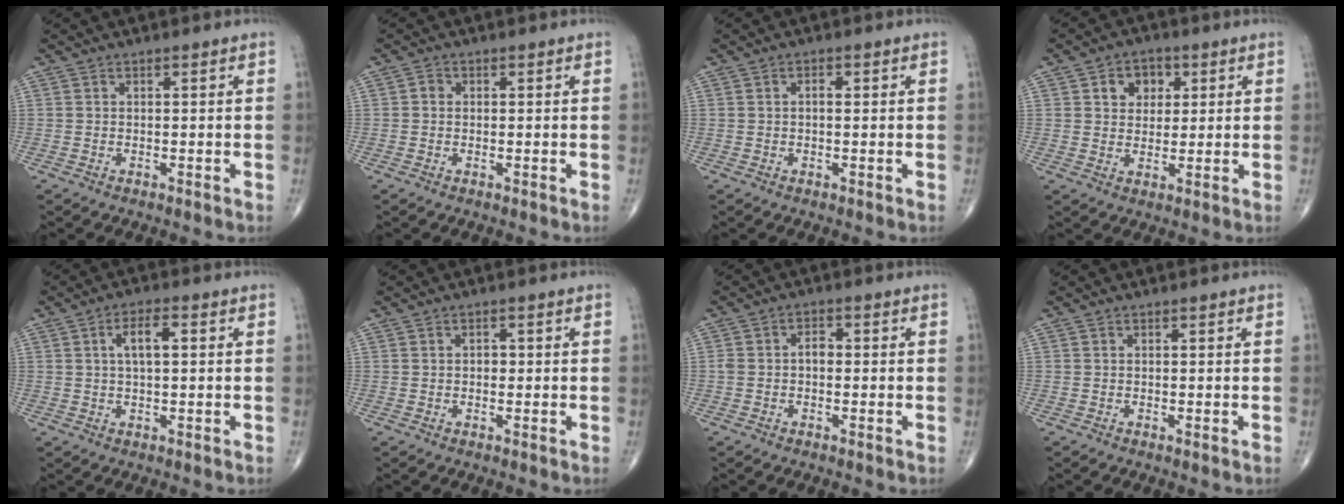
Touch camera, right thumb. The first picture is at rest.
{"total": 1.1, "force": [-0.1, 1.0, 0.5], "torque": [-0.003, 0.003, -0.005]}
{"total": 1.2, "force": [0.2, 0.6, 1.0], "torque": [-0.018, 0.004, 0.001]}
{"total": 5.9, "force": [2.1, 4.6, 3.0], "torque": [-0.011, -0.003, 0.027]}
{"total": 4.9, "force": [1.1, 2.0, 4.4], "torque": [-0.074, 0.007, 0.016]}
{"total": 1.1, "force": [0.0, 0.9, 0.7], "torque": [-0.003, 0.003, -0.002]}
{"total": 2.8, "force": [-0.3, 1.8, 2.1], "torque": [-0.035, 0.013, -0.008]}
{"total": 0.0}